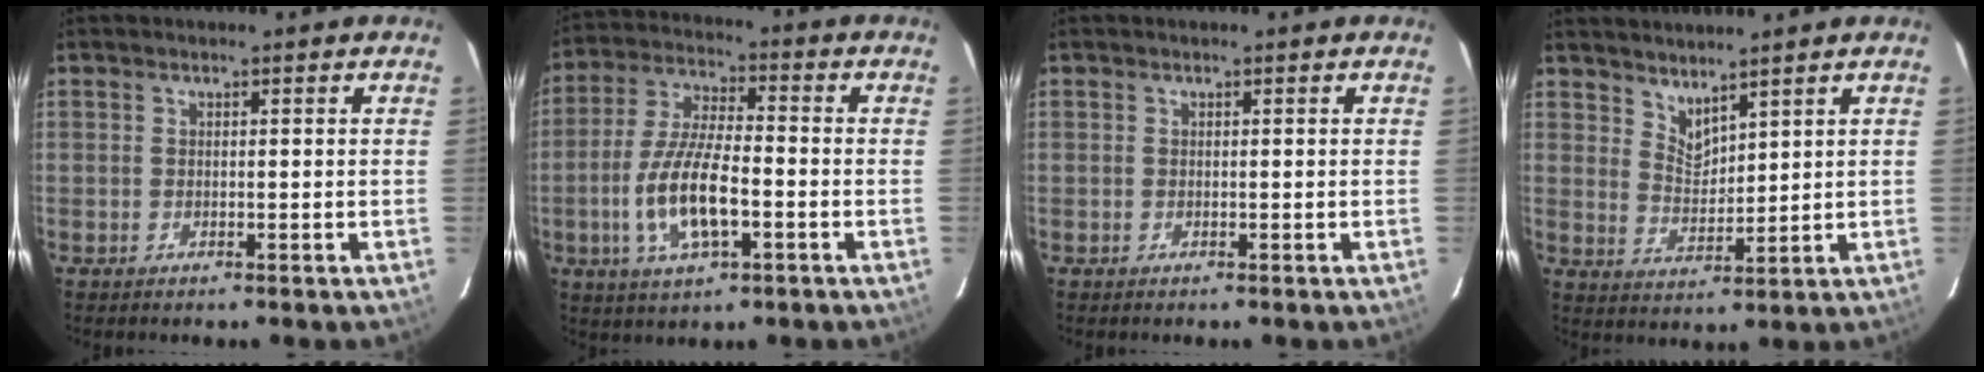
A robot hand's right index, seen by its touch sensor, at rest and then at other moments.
{"total": 12.9, "force": [-3.7, 4.4, 11.5], "torque": [-0.239, -0.006, -0.068]}
{"total": 0.0}
{"total": 4.7, "force": [4.2, 1.4, 1.6], "torque": [-0.024, -0.006, 0.080]}